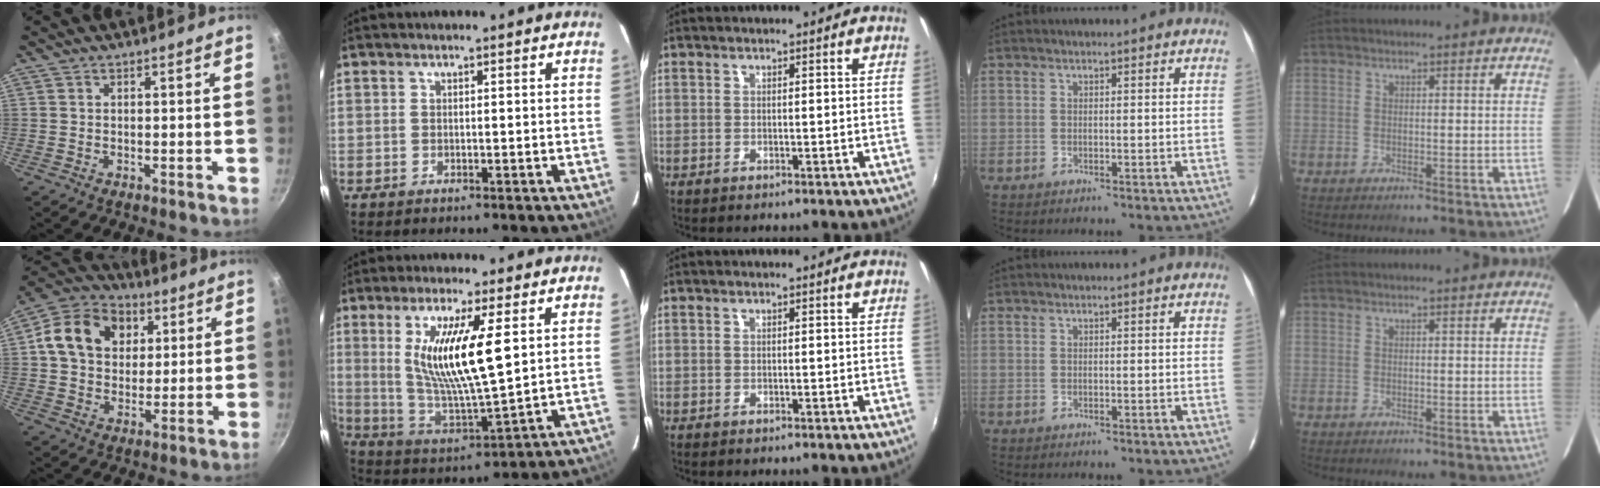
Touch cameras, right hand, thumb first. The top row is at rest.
{"thumb": {"total": 15.7, "force": [4.3, 12.3, 8.7], "torque": [-0.130, 0.010, 0.060]}, "index": {"total": 15.6, "force": [4.1, 2.7, 14.8], "torque": [-0.277, -0.014, 0.090]}}